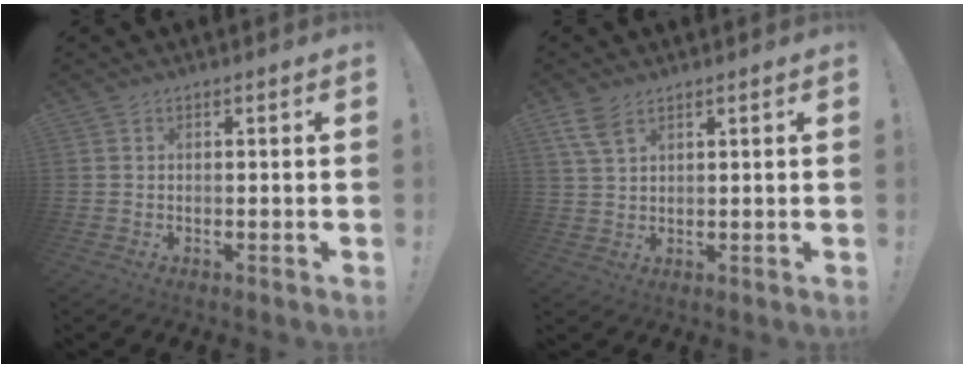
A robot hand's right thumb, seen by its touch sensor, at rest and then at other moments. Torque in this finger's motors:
{"motor_torque": [0.01, 0.02, 0.03, 0.10, 0.01]}